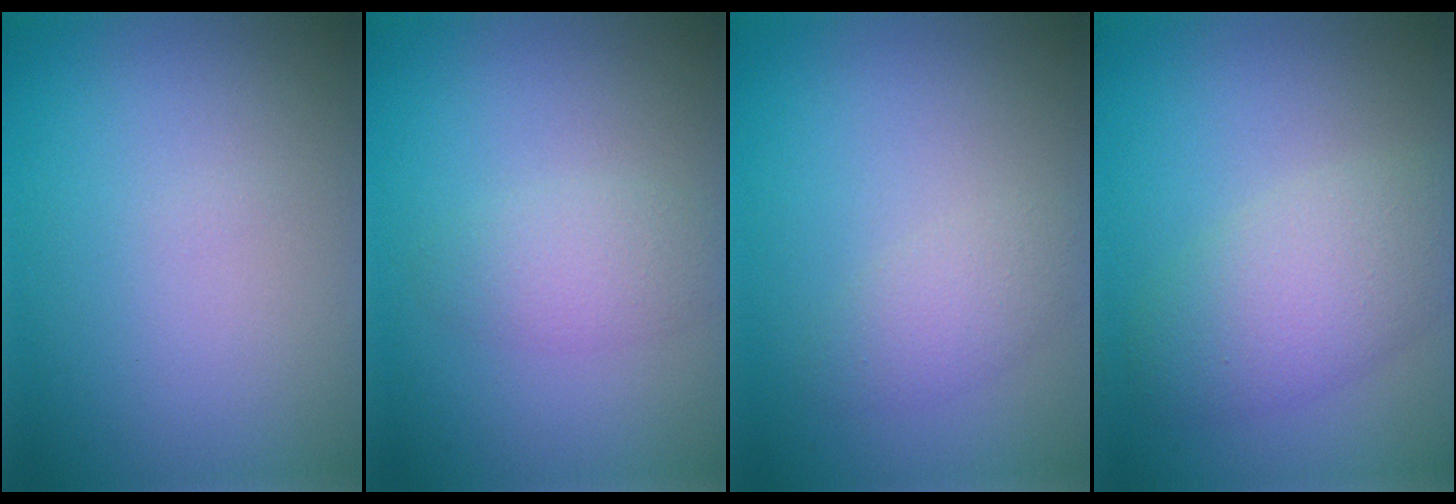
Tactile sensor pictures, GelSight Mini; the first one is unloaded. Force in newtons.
{"total": 2.4, "press": 2.4, "slide": 0.0}
{"total": 2.1, "press": 2.1, "slide": 0.1}
{"total": 4.9, "press": 4.9, "slide": 0.4}